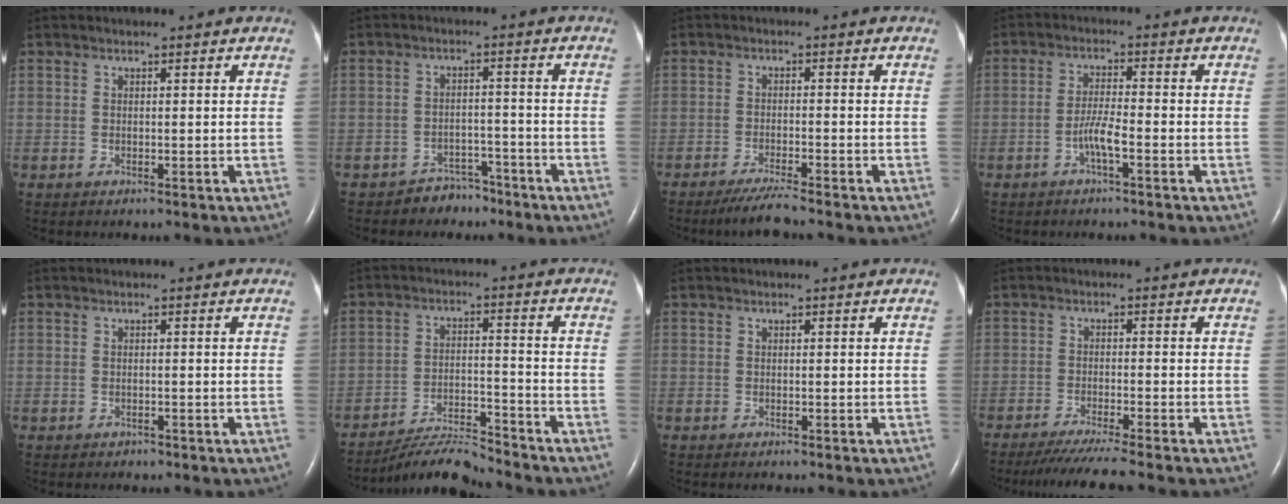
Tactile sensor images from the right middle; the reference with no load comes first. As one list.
[{"total": 3.9, "force": [-3.2, 2.2, 0.0], "torque": [0.001, 0.010, -0.046]}, {"total": 4.0, "force": [-3.5, -0.6, 1.9], "torque": [-0.043, -0.016, -0.068]}, {"total": 3.6, "force": [-1.7, 0.1, 3.1], "torque": [-0.061, 0.002, -0.035]}, {"total": 0.6, "force": [-0.5, 0.3, 0.0], "torque": [-0.009, -0.001, -0.009]}, {"total": 7.9, "force": [-7.8, -0.3, 1.1], "torque": [-0.021, 0.000, -0.138]}, {"total": 0.0}, {"total": 8.0, "force": [-6.9, -1.3, 3.9], "torque": [-0.050, -0.029, -0.111]}]